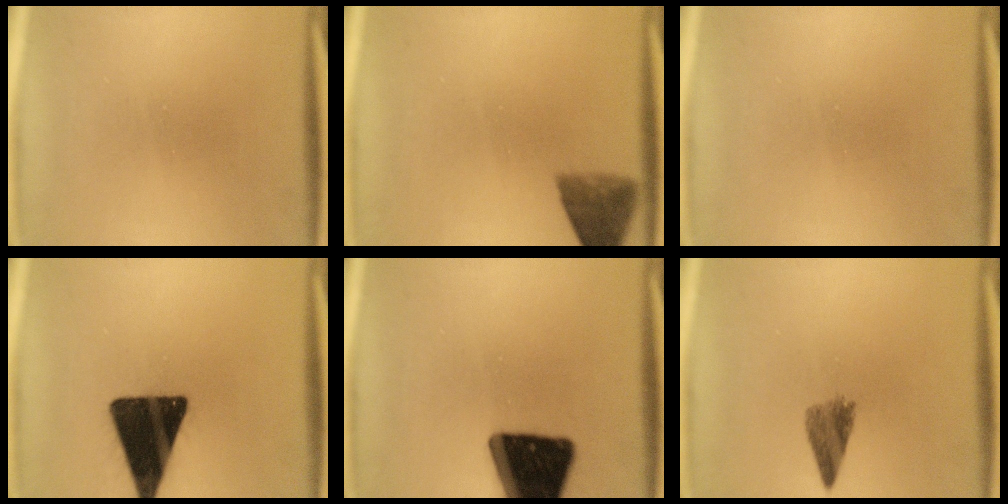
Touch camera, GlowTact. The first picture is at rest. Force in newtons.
{"total": 3.5}
{"total": 0.0}
{"total": 18.9}
{"total": 20.1}
{"total": 3.6}